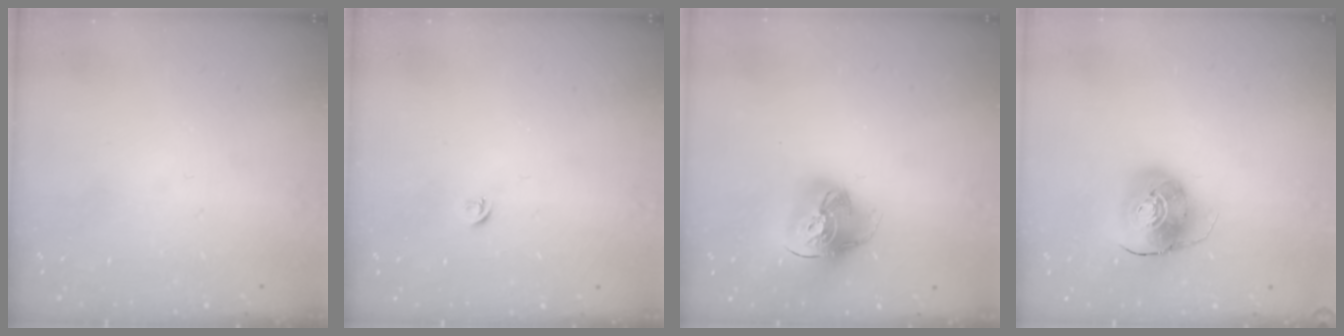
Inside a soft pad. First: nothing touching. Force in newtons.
{"total": 3.9, "press": 3.9, "slide": 0.7}
{"total": 15.6, "press": 15.5, "slide": 1.7}
{"total": 9.8, "press": 9.7, "slide": 1.4}